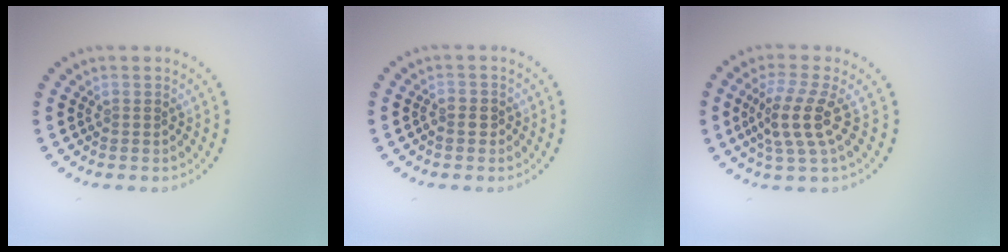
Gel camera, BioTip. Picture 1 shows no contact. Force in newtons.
{"total": 1.0, "press": 0.9, "slide": 0.4}
{"total": 3.9, "press": 3.2, "slide": 2.2}